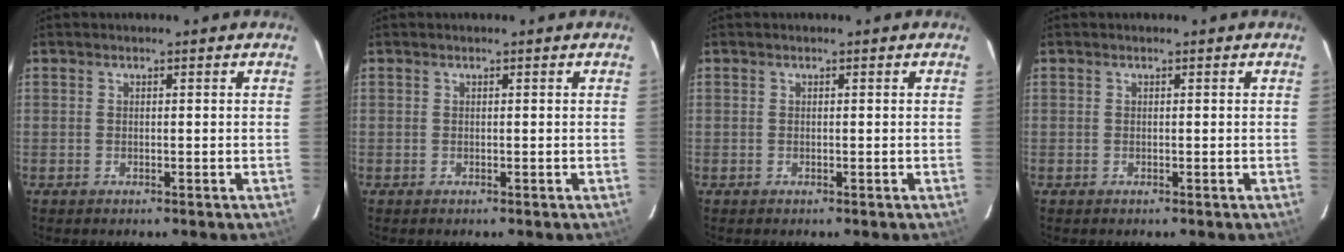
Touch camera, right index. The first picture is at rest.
{"total": 0.0}
{"total": 0.0}
{"total": 0.0}